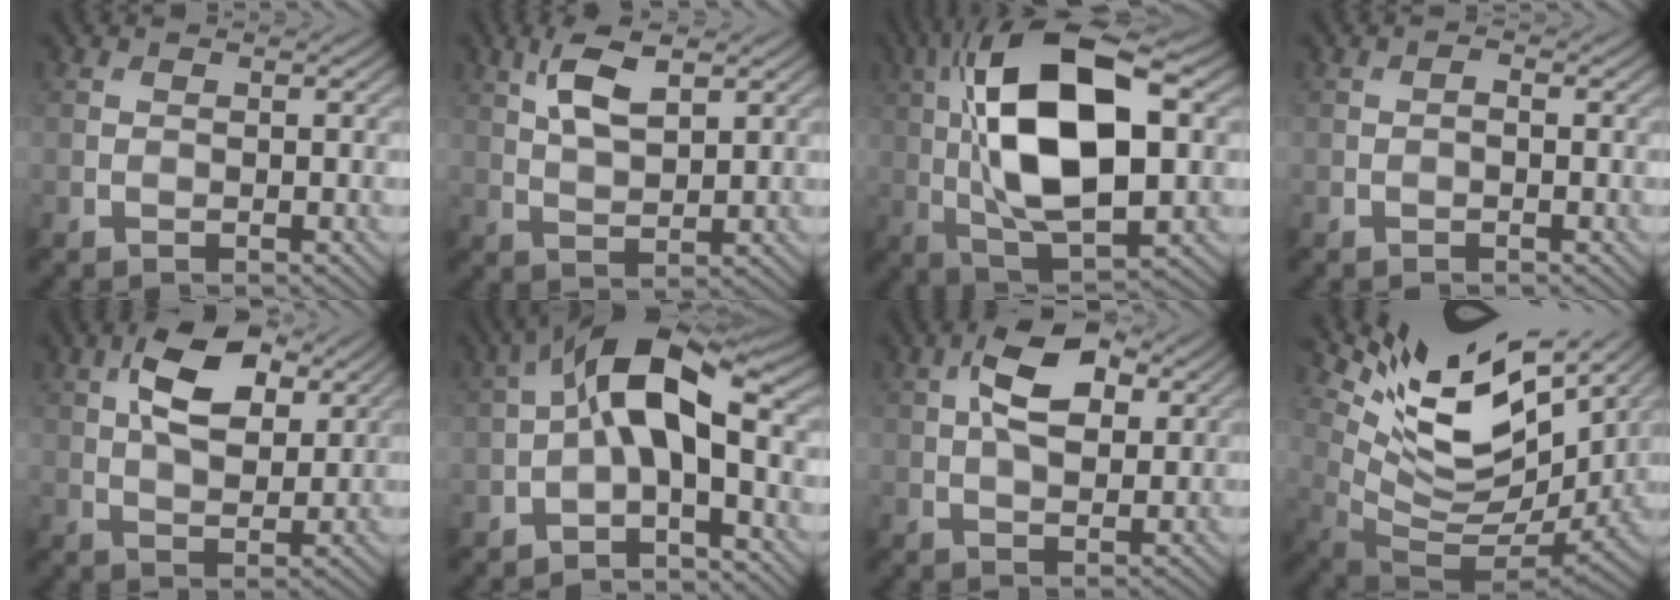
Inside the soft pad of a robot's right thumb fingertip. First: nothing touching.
{"total": 6.3, "force": [2.9, 2.6, 5.0], "torque": [-0.114, 0.002, 0.057]}
{"total": 17.1, "force": [2.1, 7.6, 15.2], "torque": [-0.283, 0.021, 0.023]}
{"total": 0.7, "force": [-0.2, 0.3, 0.6], "torque": [-0.011, 0.002, -0.003]}
{"total": 9.8, "force": [3.9, 5.1, 7.4], "torque": [-0.144, 0.011, 0.068]}
{"total": 9.5, "force": [-0.3, 3.8, 8.7], "torque": [-0.156, 0.027, -0.019]}
{"total": 8.3, "force": [2.7, 4.3, 6.6], "torque": [-0.125, 0.013, 0.040]}
{"total": 15.2, "force": [9.3, 5.5, 10.6], "torque": [-0.215, 0.001, 0.164]}